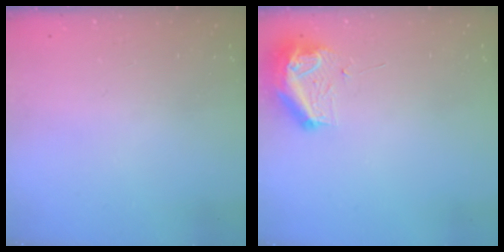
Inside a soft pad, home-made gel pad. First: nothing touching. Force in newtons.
{"total": 8.7, "press": 8.6, "slide": 1.0}